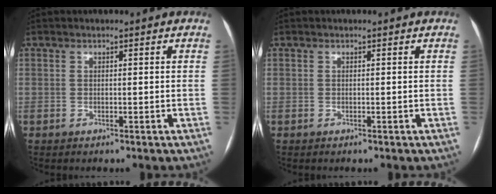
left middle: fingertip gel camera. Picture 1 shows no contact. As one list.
[{"total": 0.0}]